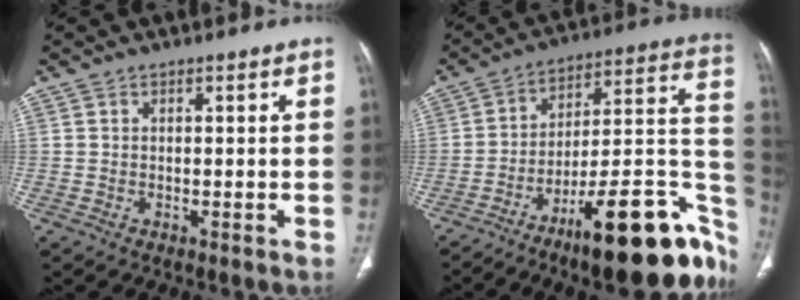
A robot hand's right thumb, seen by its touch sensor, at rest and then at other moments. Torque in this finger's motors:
{"motor_torque": [2.85, 1.03, 1.02, -1.75, 0.41]}